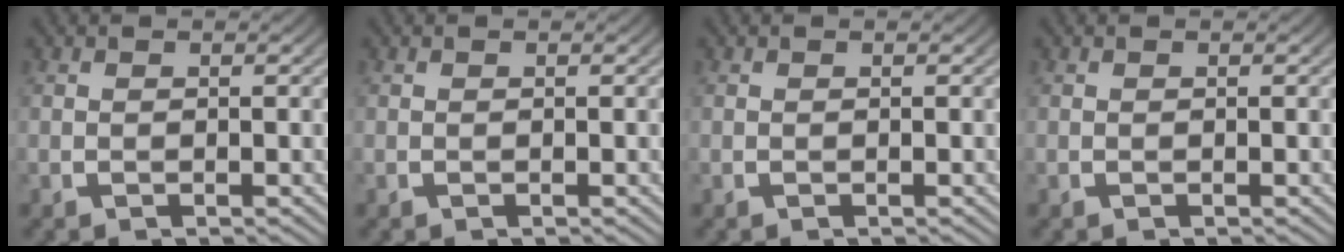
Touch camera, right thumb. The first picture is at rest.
{"total": 0.0}
{"total": 0.0}
{"total": 0.0}